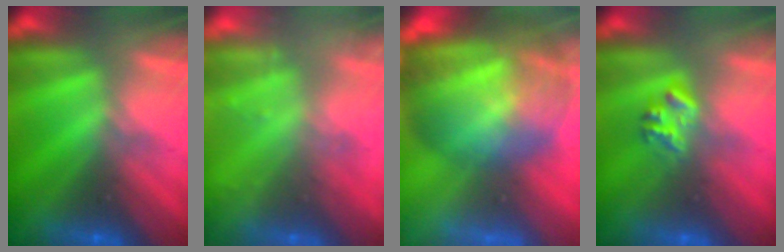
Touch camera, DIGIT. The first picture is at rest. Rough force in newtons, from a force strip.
{"total": 2.4}
{"total": 7.4}
{"total": 2.3}